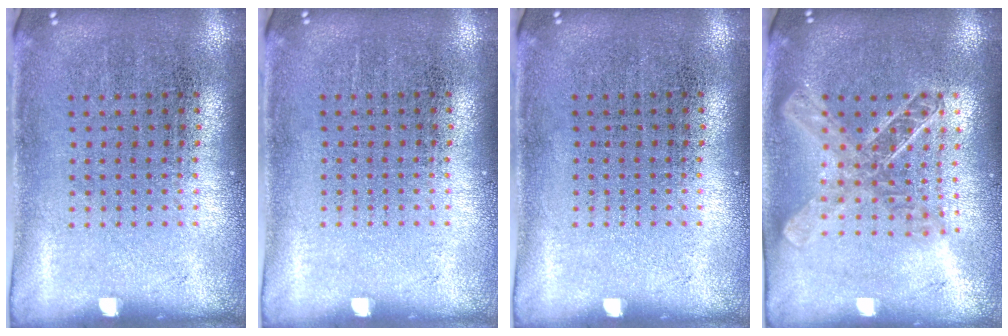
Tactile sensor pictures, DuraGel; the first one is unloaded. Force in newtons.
{"total": 0.0}
{"total": 0.0}
{"total": 1.9, "press": 1.6, "slide": 1.0}